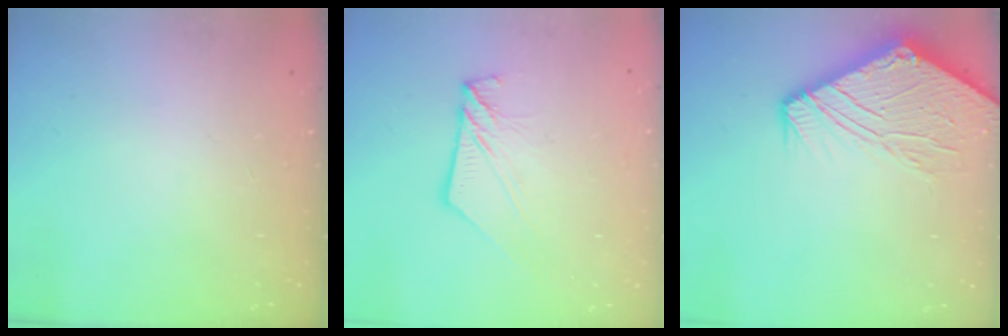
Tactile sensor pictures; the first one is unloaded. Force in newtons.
{"total": 9.0, "press": 8.9, "slide": 0.8}
{"total": 13.5, "press": 13.4, "slide": 1.8}